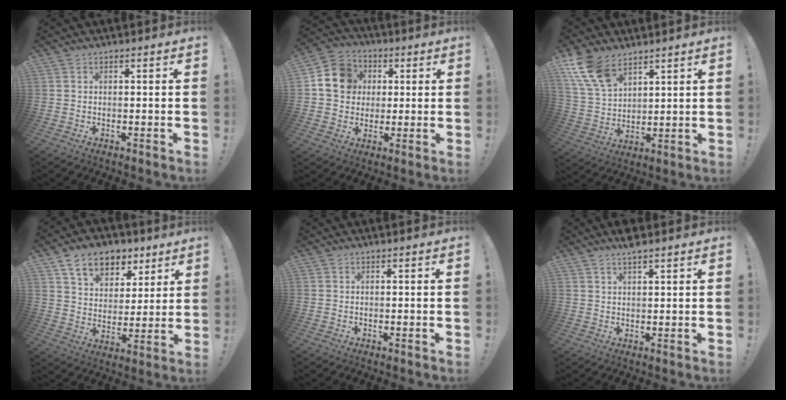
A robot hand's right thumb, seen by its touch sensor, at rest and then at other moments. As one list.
[{"total": 13.0, "force": [2.6, 11.5, 5.5], "torque": [-0.076, 0.008, 0.057]}, {"total": 12.6, "force": [8.3, 6.7, 6.8], "torque": [-0.158, -0.038, 0.161]}, {"total": 12.7, "force": [7.8, 8.3, 5.5], "torque": [-0.087, -0.046, 0.147]}, {"total": 0.0}, {"total": 3.5, "force": [2.9, 0.6, 2.0], "torque": [-0.036, -0.015, 0.049]}]